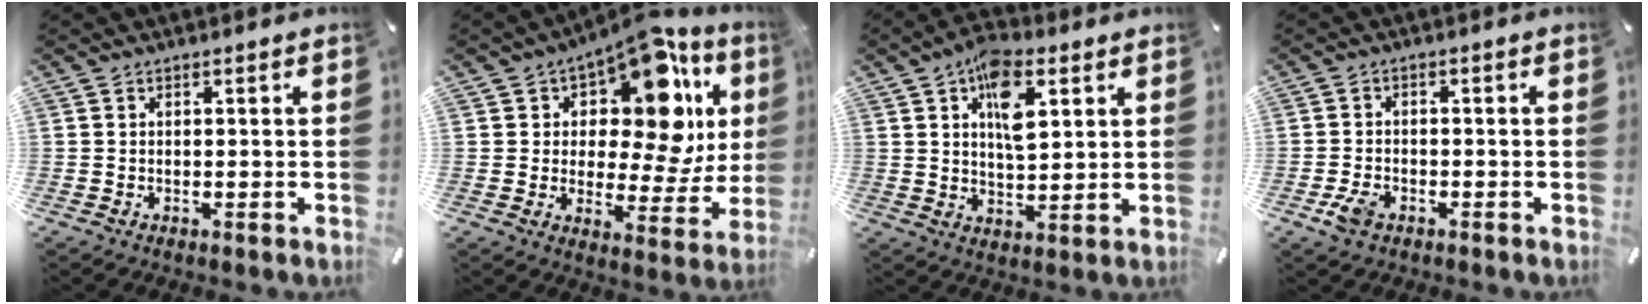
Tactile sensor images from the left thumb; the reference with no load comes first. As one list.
[{"total": 18.3, "force": [10.1, 8.5, 12.6], "torque": [-0.175, -0.086, 0.166]}, {"total": 10.9, "force": [4.6, 5.6, 8.1], "torque": [-0.118, -0.010, 0.076]}, {"total": 4.0, "force": [-2.0, 2.7, 2.3], "torque": [-0.056, 0.003, -0.041]}]